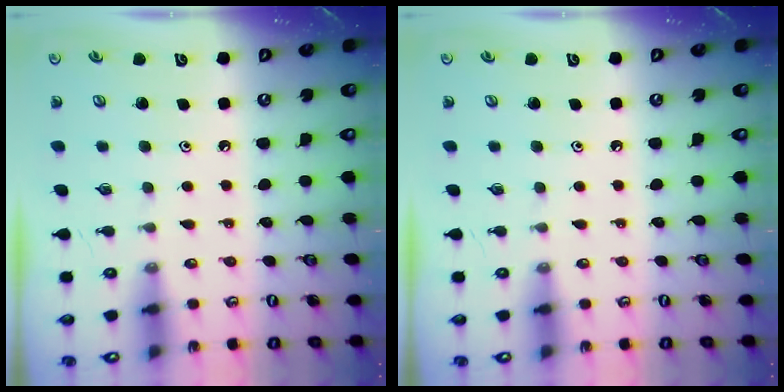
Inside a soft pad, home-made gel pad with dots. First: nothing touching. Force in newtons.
{"total": 0.0}